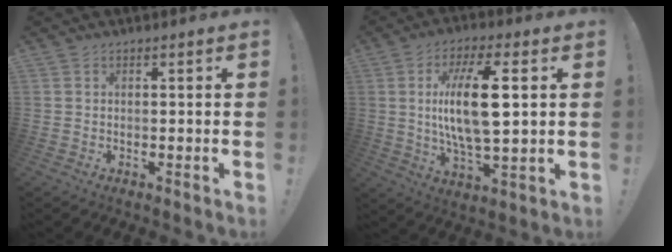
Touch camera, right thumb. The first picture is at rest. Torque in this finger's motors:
{"motor_torque": [0.81, 2.70, 0.20, 0.14, 0.19]}